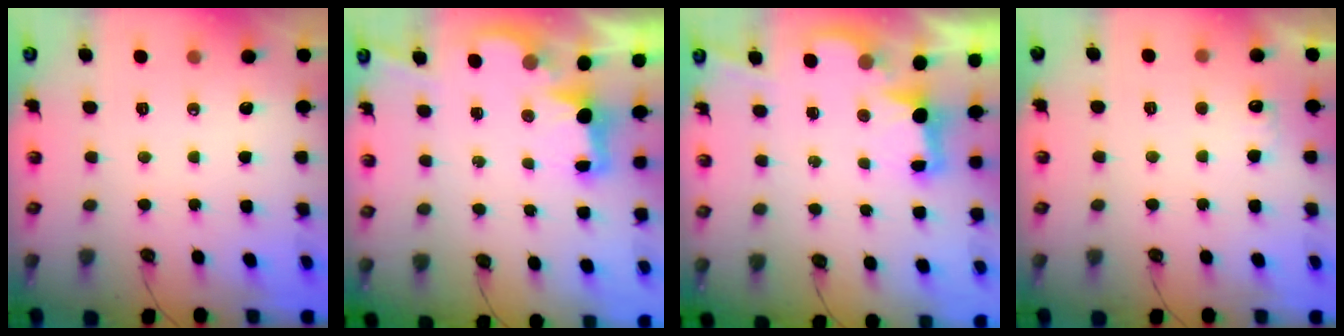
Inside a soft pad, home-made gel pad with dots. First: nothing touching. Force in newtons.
{"total": 2.3, "press": 2.2, "slide": 0.8}
{"total": 2.0, "press": 2.0, "slide": 0.5}
{"total": 5.0, "press": 4.9, "slide": 1.2}